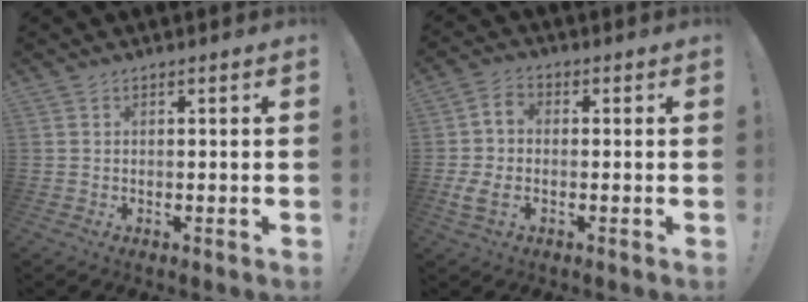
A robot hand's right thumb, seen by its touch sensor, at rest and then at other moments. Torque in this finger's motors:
{"motor_torque": [0.55, 0.49, 0.04, -0.04, 0.03]}